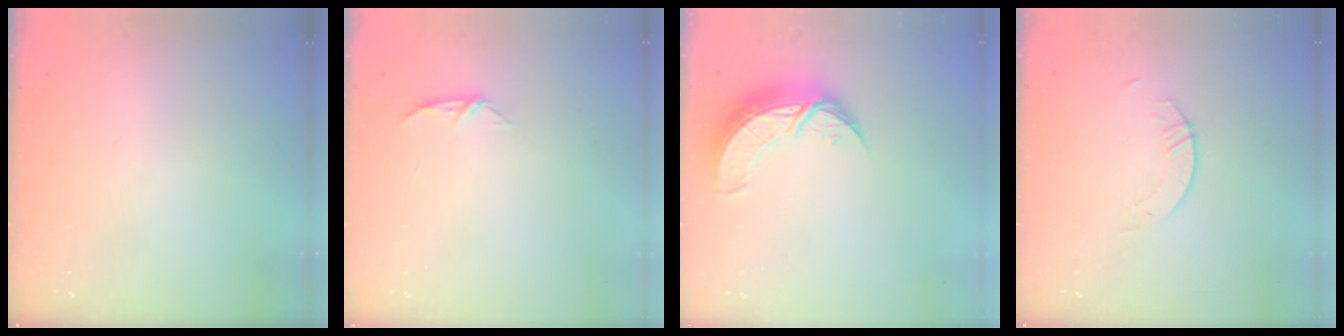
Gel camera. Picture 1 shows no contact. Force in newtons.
{"total": 4.6, "press": 4.5, "slide": 0.5}
{"total": 10.3, "press": 10.3, "slide": 0.7}
{"total": 2.6, "press": 2.6, "slide": 0.2}